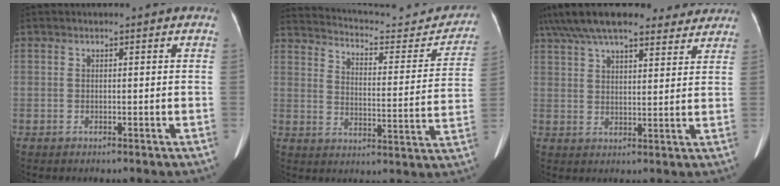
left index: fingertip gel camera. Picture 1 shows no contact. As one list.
[{"total": 21.8, "force": [20.2, 4.7, 7.0], "torque": [-0.096, -0.046, 0.254]}, {"total": 20.4, "force": [16.8, 6.0, 10.0], "torque": [-0.184, 0.054, 0.237]}]